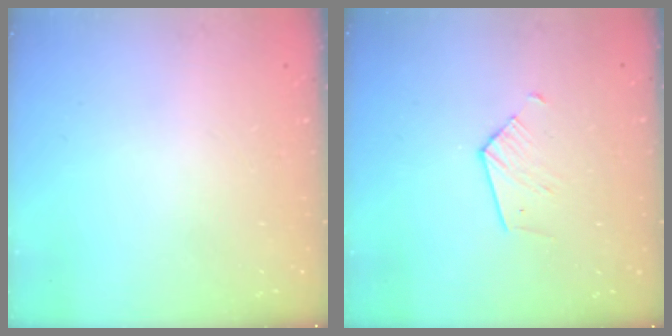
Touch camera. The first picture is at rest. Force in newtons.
{"total": 5.2, "press": 5.2, "slide": 0.5}